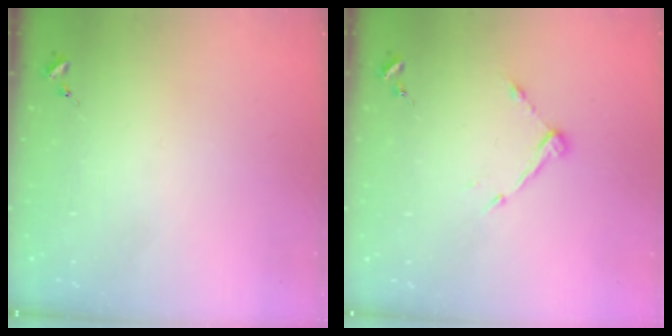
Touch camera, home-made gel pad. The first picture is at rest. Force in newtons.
{"total": 6.9, "press": 6.9, "slide": 0.3}